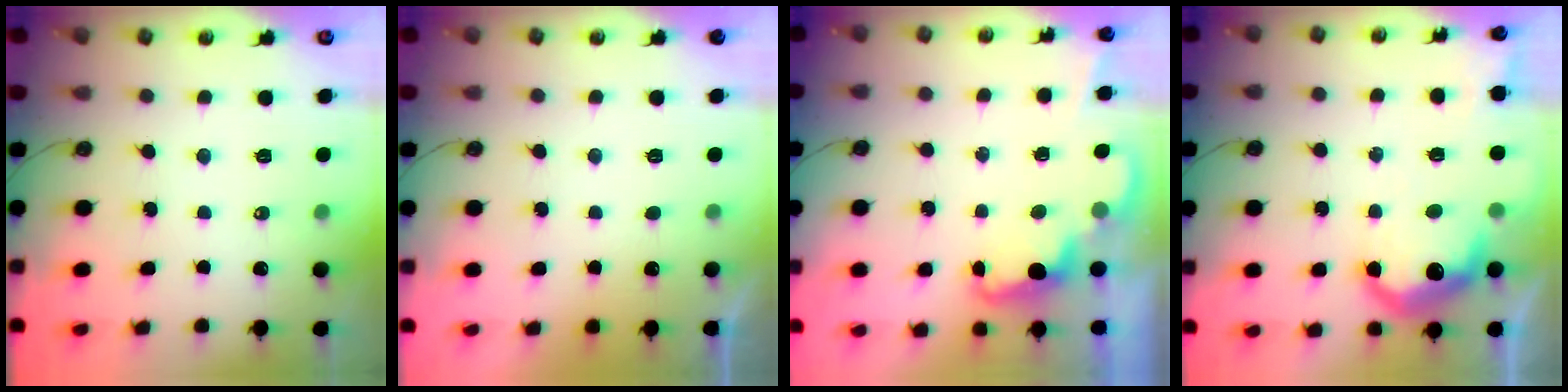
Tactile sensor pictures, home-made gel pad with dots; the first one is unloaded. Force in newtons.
{"total": 0.7, "press": 0.4, "slide": 0.5}
{"total": 2.4, "press": 2.4, "slide": 0.5}
{"total": 12.3, "press": 12.3, "slide": 0.8}